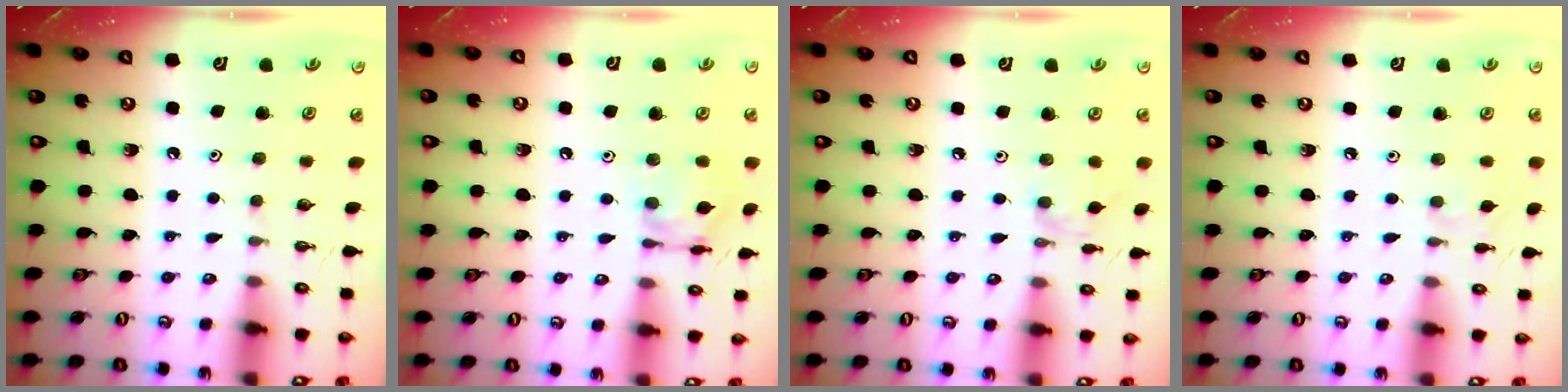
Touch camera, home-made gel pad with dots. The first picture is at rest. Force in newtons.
{"total": 11.5, "press": 11.5, "slide": 0.9}
{"total": 2.8, "press": 2.8, "slide": 0.5}
{"total": 2.4, "press": 2.4, "slide": 0.6}